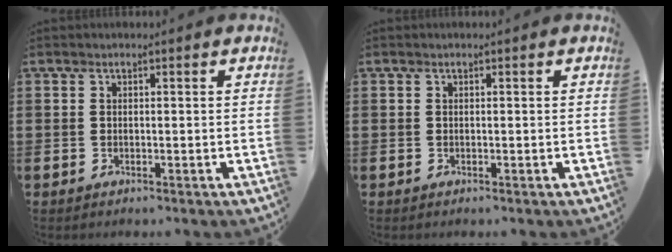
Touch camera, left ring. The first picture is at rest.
{"total": 0.0}